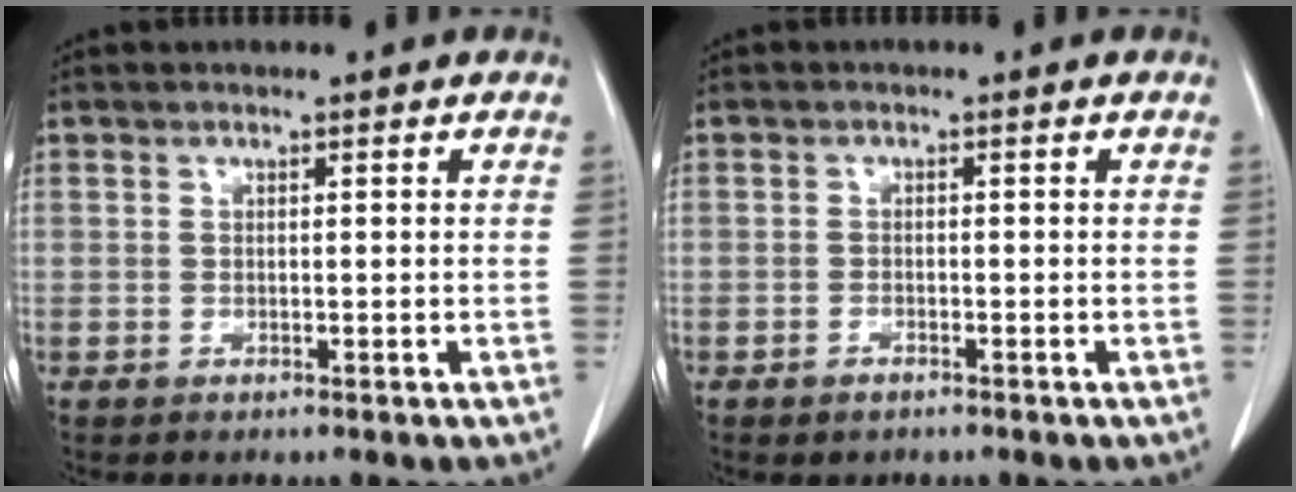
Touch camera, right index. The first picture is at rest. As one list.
[{"total": 1.3, "force": [-0.9, 0.7, 0.6], "torque": [-0.011, 0.001, -0.009]}]